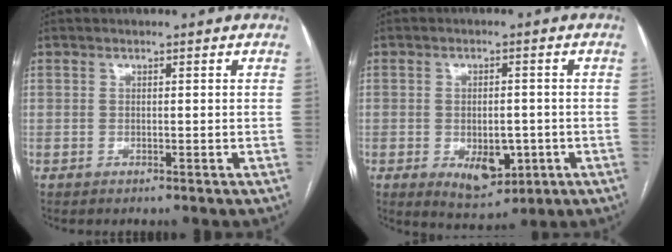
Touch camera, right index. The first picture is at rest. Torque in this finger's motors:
{"motor_torque": [-0.02, 0.01, 0.19, 0.07]}